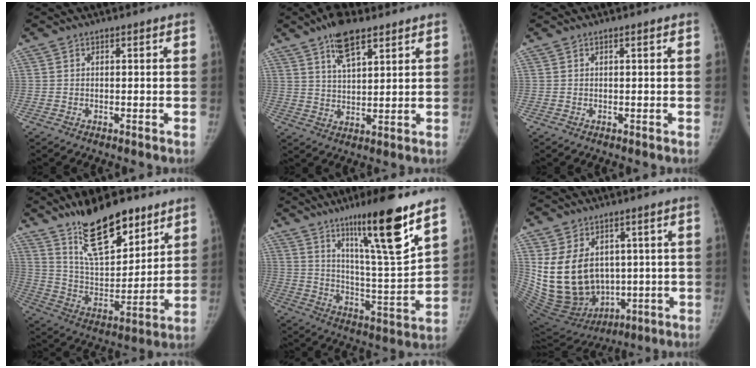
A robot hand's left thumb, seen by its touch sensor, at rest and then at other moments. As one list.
[{"total": 8.6, "force": [5.5, 3.3, 5.7], "torque": [-0.081, -0.024, 0.096]}, {"total": 0.0}, {"total": 18.4, "force": [12.8, 7.2, 11.2], "torque": [-0.137, -0.080, 0.229]}, {"total": 18.8, "force": [11.6, 1.5, 14.7], "torque": [-0.214, -0.072, 0.192]}, {"total": 18.9, "force": [1.6, 14.3, 12.2], "torque": [-0.209, -0.010, 0.073]}]